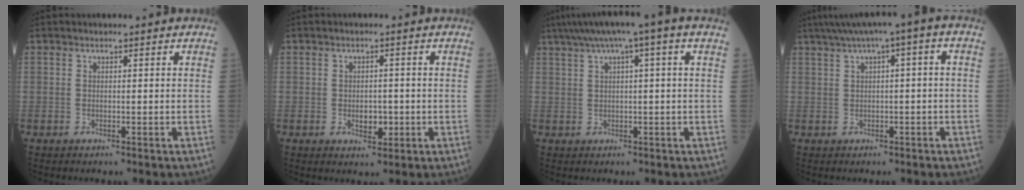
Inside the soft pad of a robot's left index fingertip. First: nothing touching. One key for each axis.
{"total": 2.6, "fx": -0.6, "fy": 1.6, "fz": 1.9, "tx": -0.029, "ty": 0.002, "tz": -0.006}
{"total": 9.0, "fx": 5.3, "fy": -0.6, "fz": 7.2, "tx": -0.117, "ty": 0.042, "tz": 0.079}
{"total": 4.6, "fx": 1.6, "fy": 0.5, "fz": 4.3, "tx": -0.074, "ty": 0.027, "tz": 0.025}